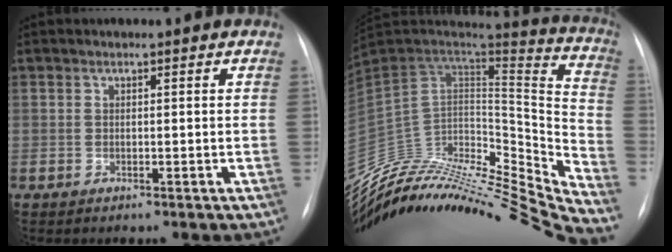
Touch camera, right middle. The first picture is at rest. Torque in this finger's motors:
{"motor_torque": [-0.95, -1.19, -0.24, -0.02]}